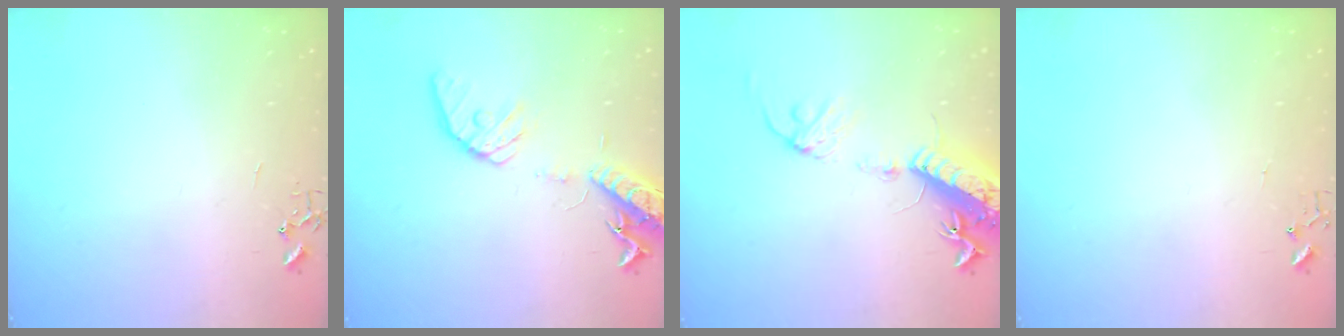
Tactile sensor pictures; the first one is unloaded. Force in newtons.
{"total": 16.1, "press": 15.8, "slide": 3.0}
{"total": 17.9, "press": 17.4, "slide": 4.2}
{"total": 3.6, "press": 3.6, "slide": 0.4}